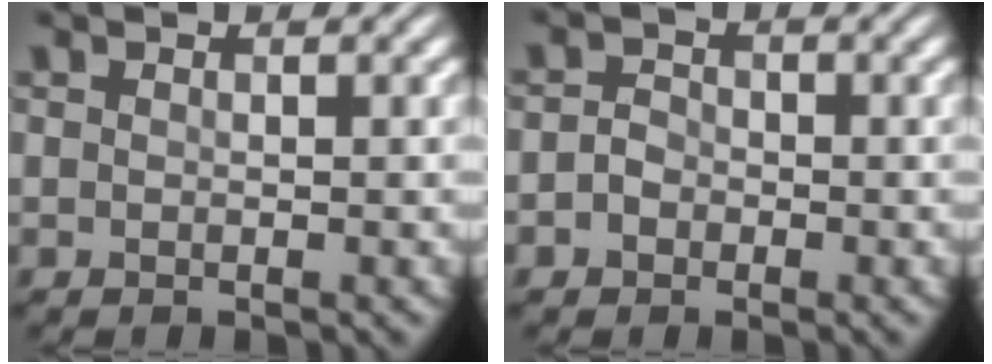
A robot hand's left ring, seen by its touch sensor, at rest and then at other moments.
{"total": 1.7, "force": [-0.6, 1.5, 0.7], "torque": [-0.002, 0.003, -0.018]}